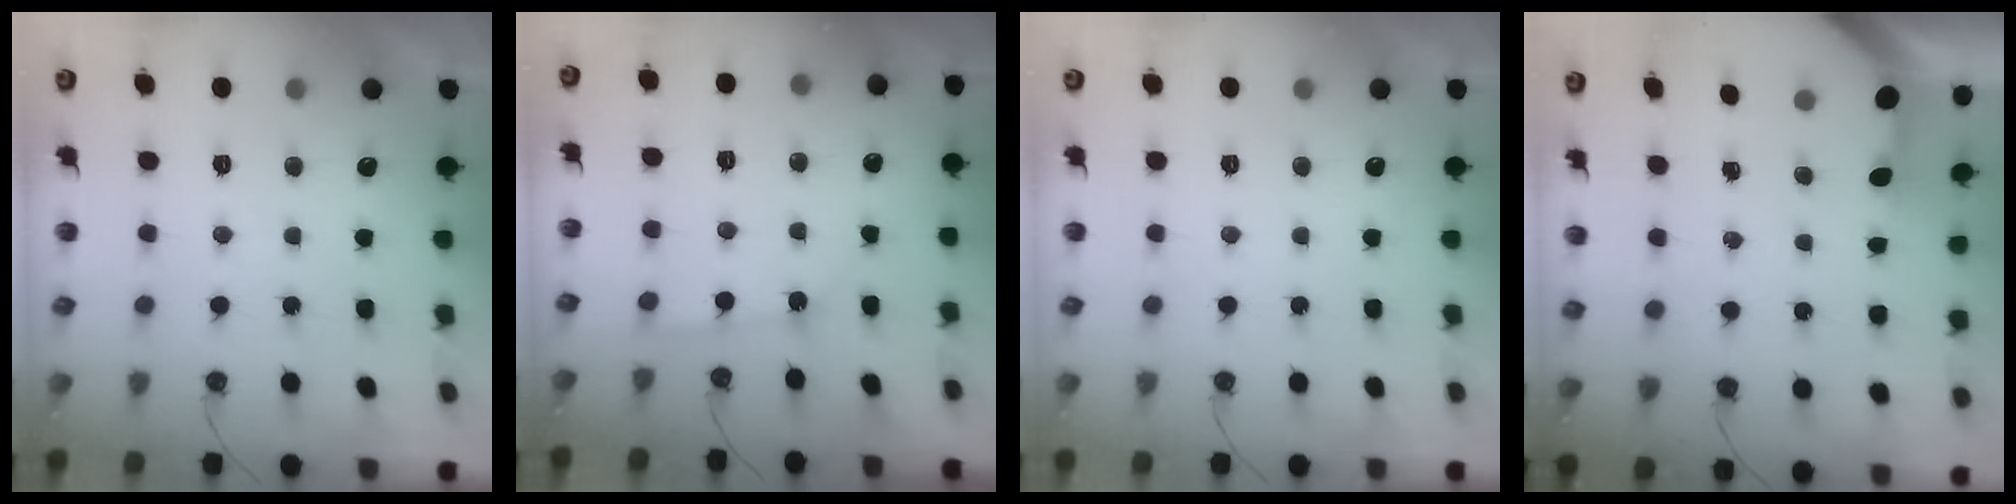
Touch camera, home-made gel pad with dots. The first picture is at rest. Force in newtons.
{"total": 3.2, "press": 3.2, "slide": 0.5}
{"total": 0.0}
{"total": 3.2, "press": 3.2, "slide": 0.4}